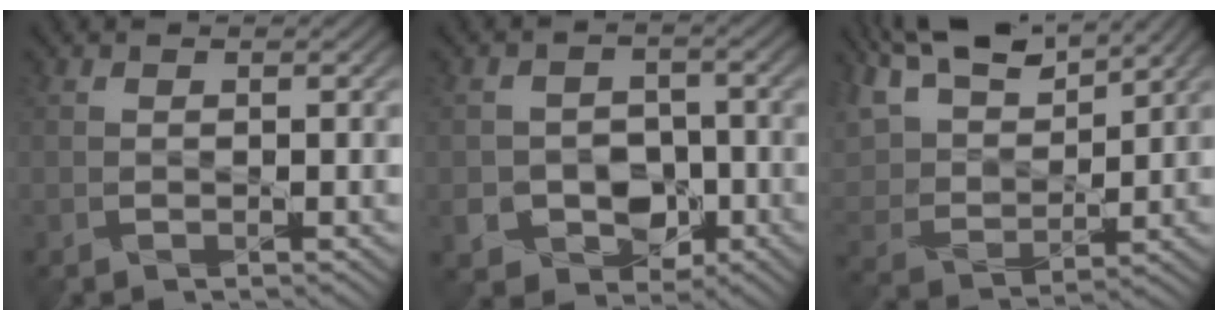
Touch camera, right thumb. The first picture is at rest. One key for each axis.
{"total": 6.4, "fx": -2.6, "fy": 5.4, "fz": 2.3, "tx": -0.040, "ty": -0.017, "tz": -0.045}
{"total": 11.0, "fx": 8.6, "fy": 4.2, "fz": 5.4, "tx": -0.153, "ty": 0.019, "tz": 0.162}